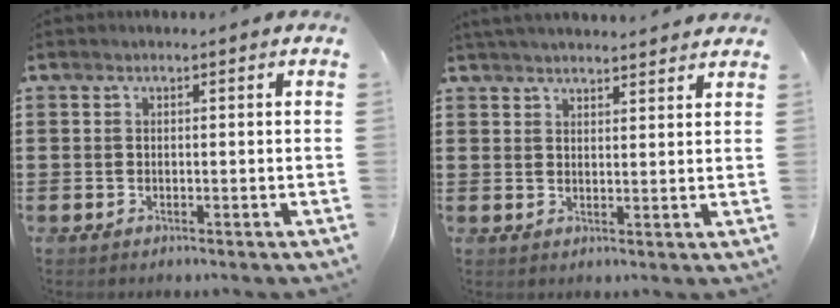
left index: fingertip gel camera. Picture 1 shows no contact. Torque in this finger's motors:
{"motor_torque": [1.79, -0.35, 0.36, 0.11]}